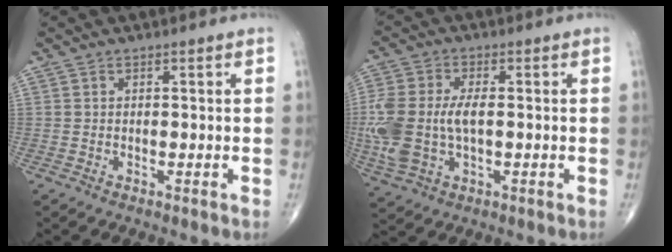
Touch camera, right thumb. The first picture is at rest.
{"total": 13.7, "force": [-0.7, 7.9, 11.2], "torque": [-0.278, 0.003, -0.007]}